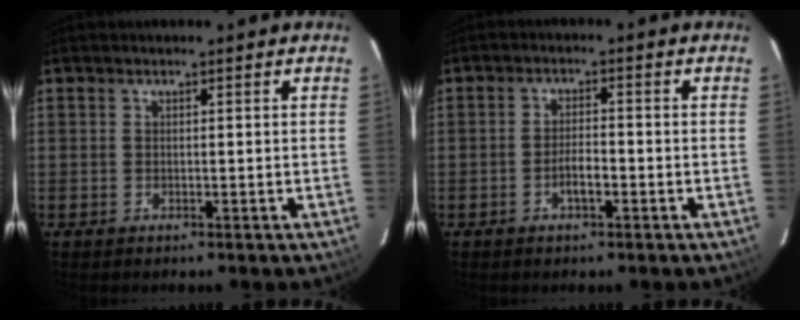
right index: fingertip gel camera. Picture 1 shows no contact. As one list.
[{"total": 3.2, "force": [-1.6, 0.9, 2.6], "torque": [-0.054, 0.004, -0.028]}]